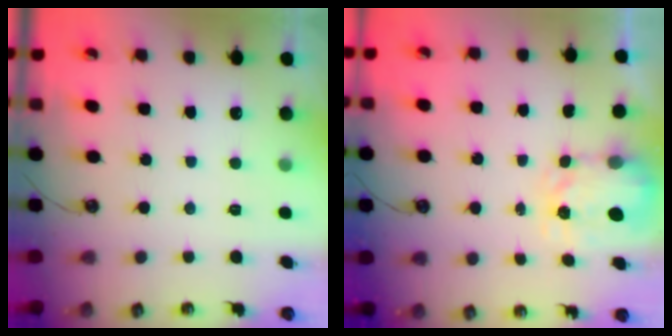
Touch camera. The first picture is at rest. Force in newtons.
{"total": 3.6, "press": 3.6, "slide": 0.5}